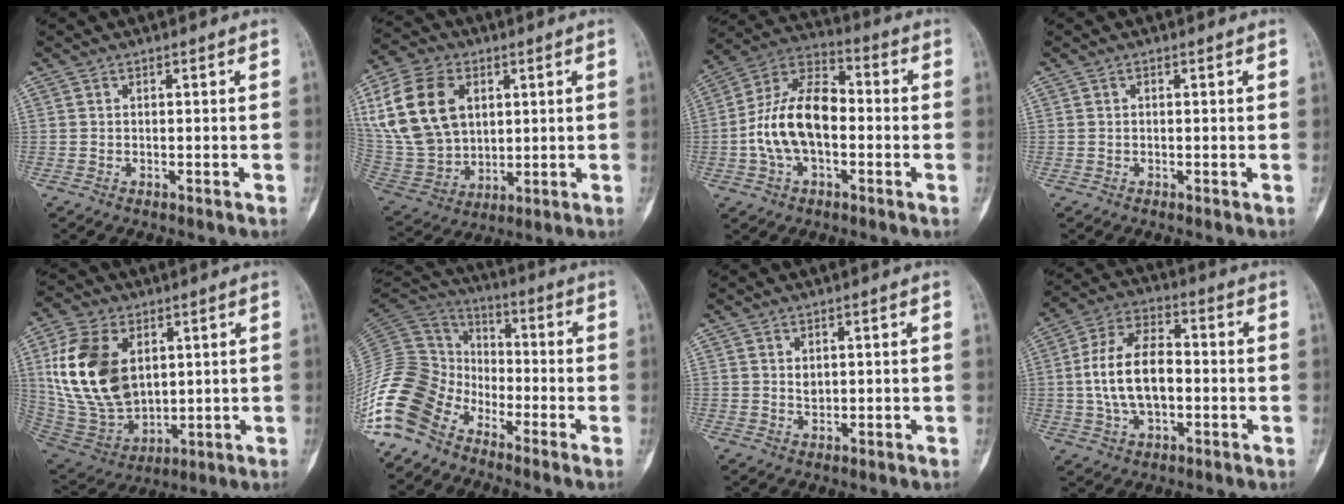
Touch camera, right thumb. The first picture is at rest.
{"total": 19.5, "force": [5.6, 13.8, 12.5], "torque": [-0.244, -0.004, 0.121]}
{"total": 14.9, "force": [-1.8, 8.5, 12.1], "torque": [-0.223, 0.042, -0.036]}
{"total": 0.0}
{"total": 19.4, "force": [4.5, 12.5, 14.0], "torque": [-0.259, -0.019, 0.104]}
{"total": 18.4, "force": [-12.0, 11.4, 8.1], "torque": [-0.173, 0.065, -0.240]}
{"total": 1.5, "force": [0.6, 1.1, 0.9], "torque": [-0.009, -0.005, 0.015]}
{"total": 13.5, "force": [-0.6, 7.8, 11.0], "torque": [-0.200, 0.024, -0.013]}